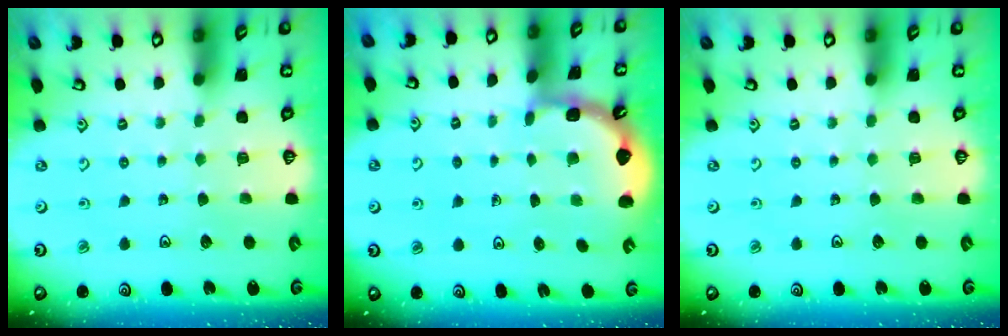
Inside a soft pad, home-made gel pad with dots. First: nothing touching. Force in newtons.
{"total": 1.9, "press": 1.9, "slide": 0.3}
{"total": 0.0}